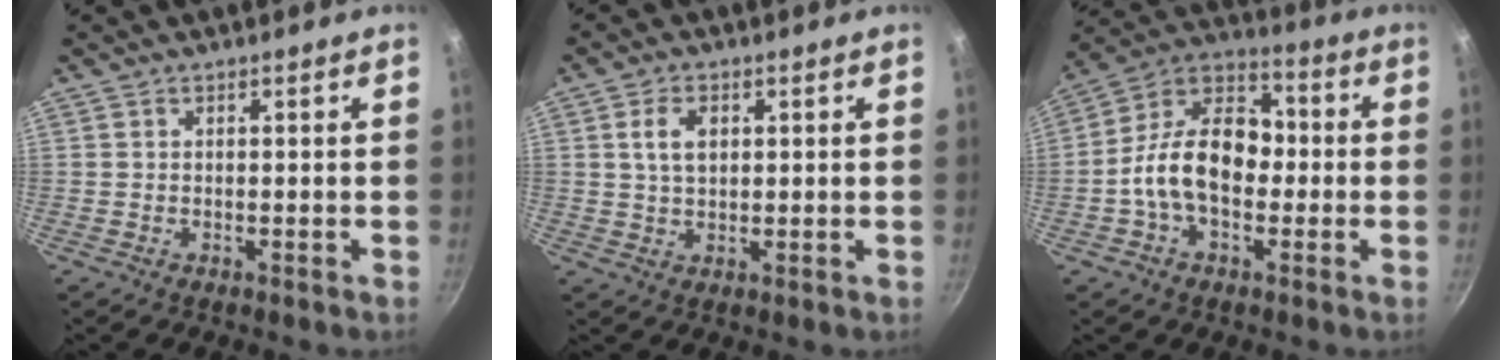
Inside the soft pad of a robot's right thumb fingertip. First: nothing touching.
{"total": 4.9, "force": [1.3, 3.1, 3.5], "torque": [-0.053, -0.002, 0.024]}
{"total": 15.7, "force": [-1.9, 10.4, 11.6], "torque": [-0.160, 0.047, -0.055]}